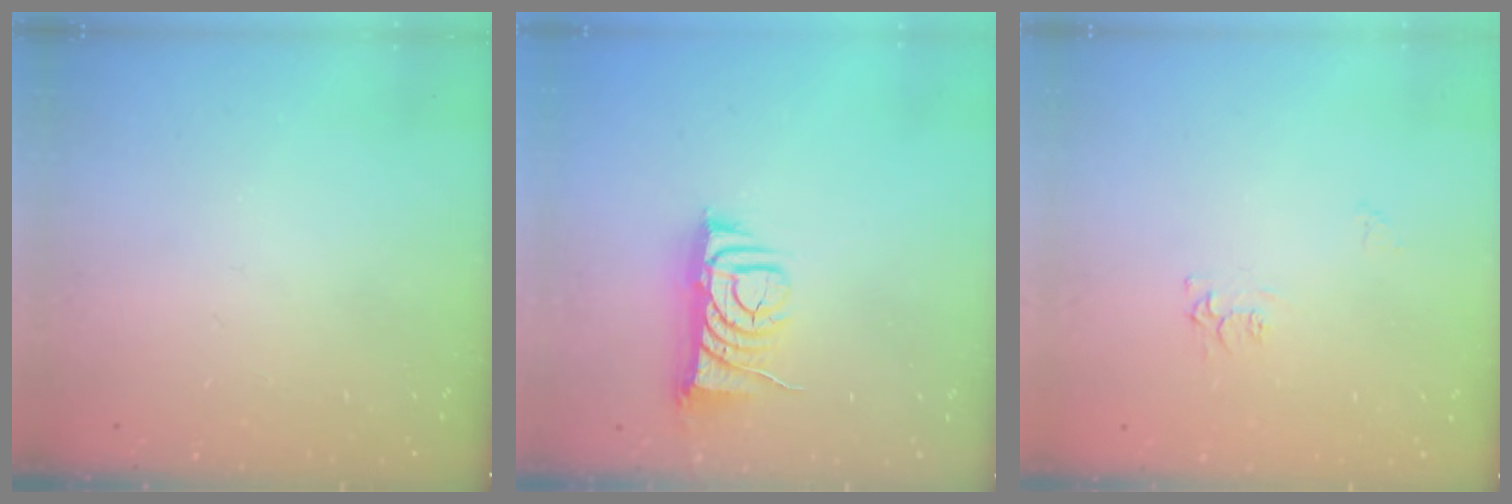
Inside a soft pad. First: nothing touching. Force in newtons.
{"total": 8.3, "press": 8.2, "slide": 1.0}
{"total": 5.0, "press": 5.0, "slide": 0.7}